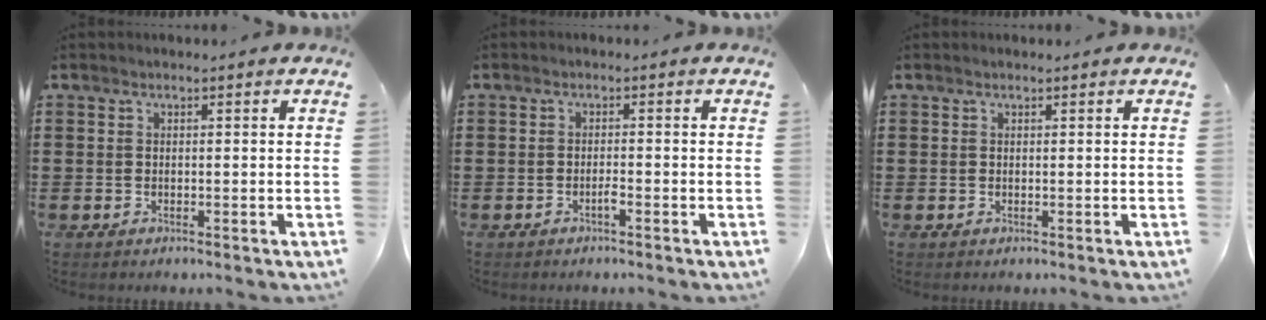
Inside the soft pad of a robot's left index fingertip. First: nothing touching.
{"total": 1.3, "force": [-0.7, 0.1, 1.0], "torque": [-0.021, -0.004, -0.012]}
{"total": 0.0}